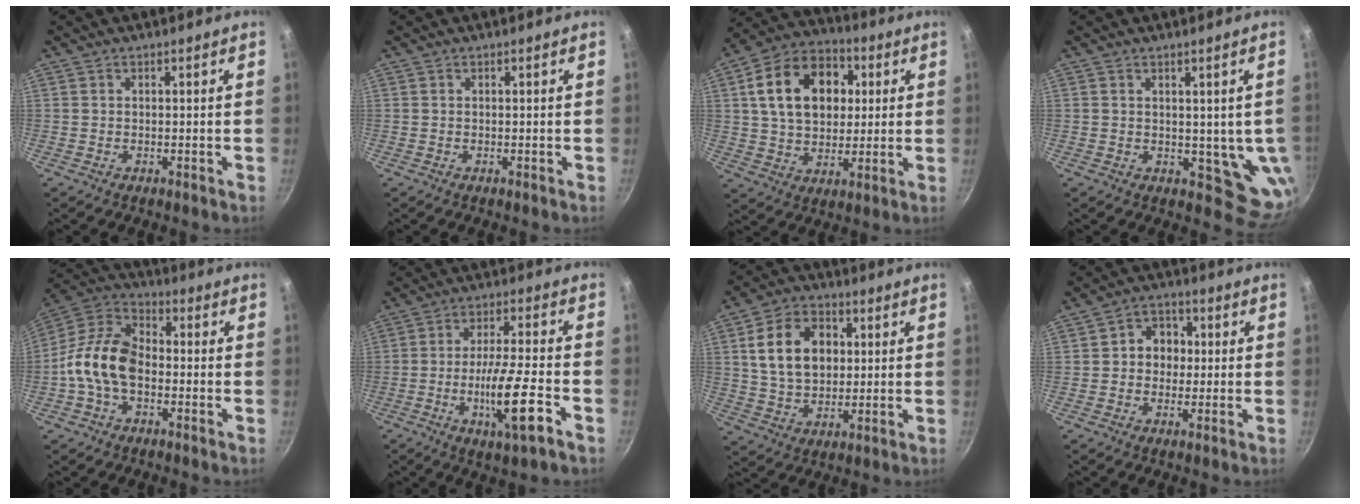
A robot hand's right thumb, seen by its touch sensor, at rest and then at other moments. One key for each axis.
{"total": 0.0}
{"total": 18.5, "fx": 4.1, "fy": 13.2, "fz": 12.2, "tx": -0.177, "ty": 0.016, "tz": 0.060}
{"total": 7.2, "fx": 1.2, "fy": 4.2, "fz": 5.7, "tx": -0.058, "ty": -0.024, "tz": 0.025}
{"total": 13.2, "fx": -2.4, "fy": 8.4, "fz": 9.9, "tx": -0.160, "ty": 0.043, "tz": -0.067}
{"total": 12.3, "fx": -4.9, "fy": 2.0, "fz": 11.1, "tx": -0.189, "ty": 0.018, "tz": -0.088}
{"total": 14.4, "fx": 2.8, "fy": 10.3, "fz": 9.7, "tx": -0.145, "ty": 0.005, "tz": 0.047}
{"total": 7.0, "fx": 0.3, "fy": 5.9, "fz": 3.7, "tx": -0.016, "ty": 0.013, "tz": -0.005}